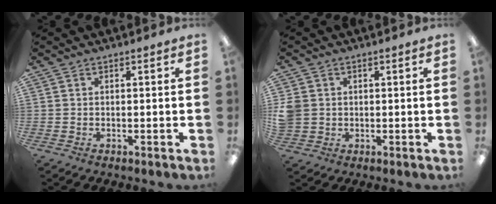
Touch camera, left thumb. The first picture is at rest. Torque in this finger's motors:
{"motor_torque": [0.20, 0.18, 0.71, -0.34, 0.02]}